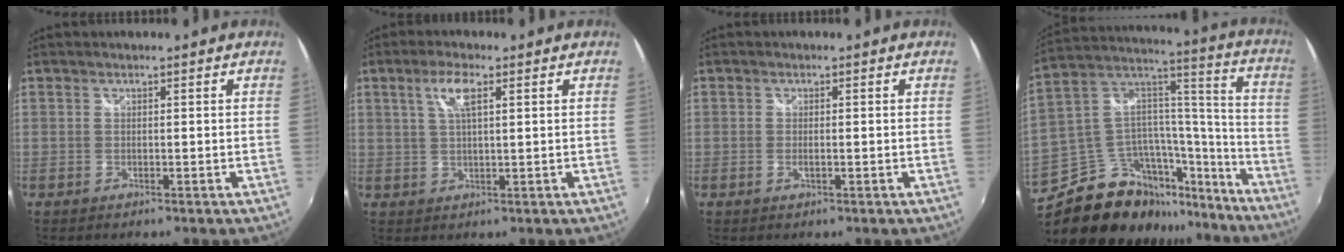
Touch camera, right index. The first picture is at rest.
{"total": 4.7, "force": [2.0, 1.3, 4.1], "torque": [-0.079, 0.005, 0.036]}
{"total": 1.5, "force": [-0.3, 0.4, 1.5], "torque": [-0.029, -0.003, -0.005]}
{"total": 24.0, "force": [-18.0, 12.4, 9.8], "torque": [-0.182, 0.081, -0.269]}